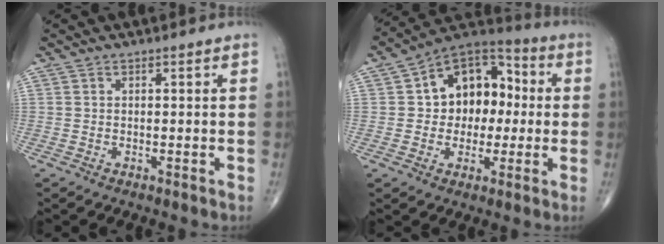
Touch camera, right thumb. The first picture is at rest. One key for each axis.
{"total": 15.3, "fx": 1.2, "fy": 10.9, "fz": 10.6, "tx": -0.096, "ty": 0.033, "tz": 0.008}